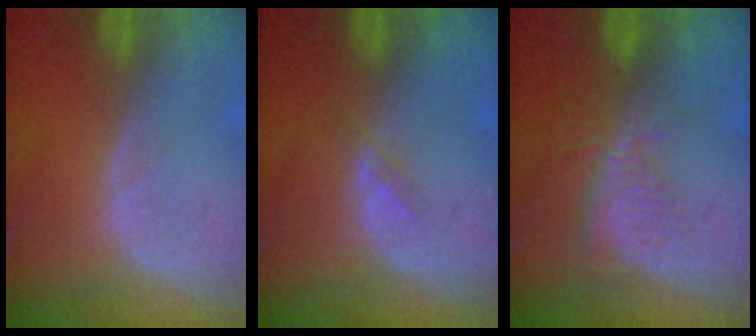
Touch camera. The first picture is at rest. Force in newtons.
{"total": 1.4, "press": 1.1, "slide": 0.8}
{"total": 5.3, "press": 4.7, "slide": 2.5}